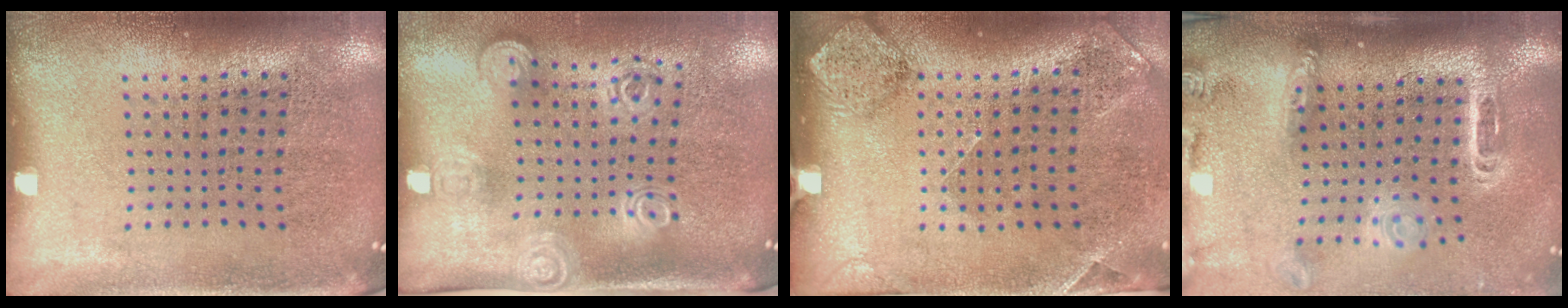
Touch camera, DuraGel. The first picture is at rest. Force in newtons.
{"total": 1.8, "press": 1.3, "slide": 1.2}
{"total": 1.7, "press": 1.4, "slide": 1.0}
{"total": 2.7, "press": 1.9, "slide": 1.8}